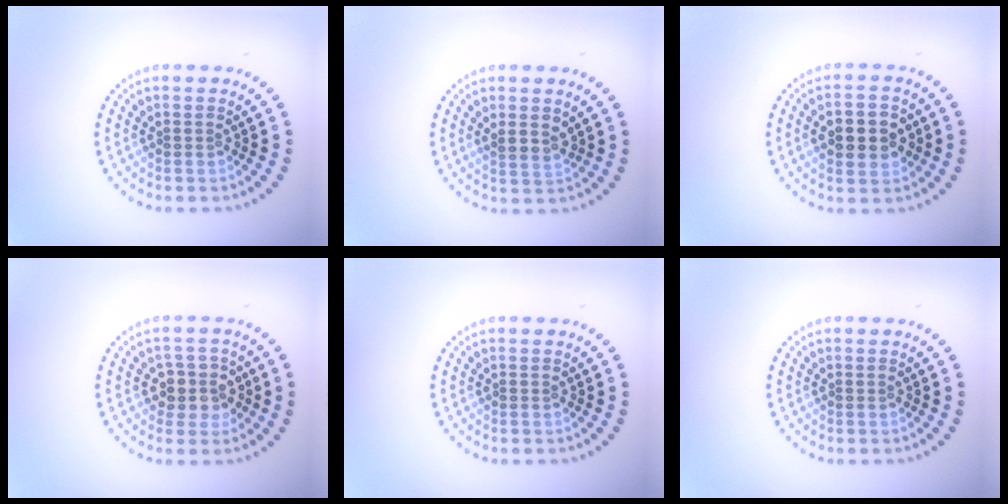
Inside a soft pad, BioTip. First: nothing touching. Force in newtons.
{"total": 1.9, "press": 1.6, "slide": 0.9}
{"total": 4.6, "press": 4.6, "slide": 0.3}
{"total": 2.9, "press": 2.6, "slide": 1.3}
{"total": 0.0}
{"total": 0.0}